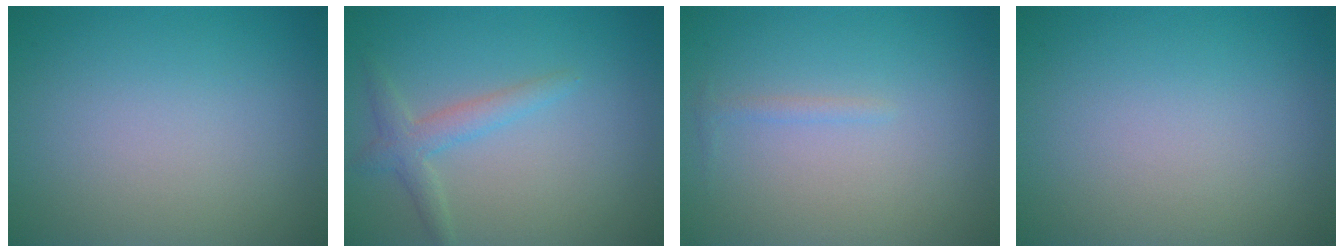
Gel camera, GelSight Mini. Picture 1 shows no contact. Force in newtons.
{"total": 2.2, "press": 2.2, "slide": 0.1}
{"total": 0.7, "press": 0.7, "slide": 0.0}
{"total": 0.0}